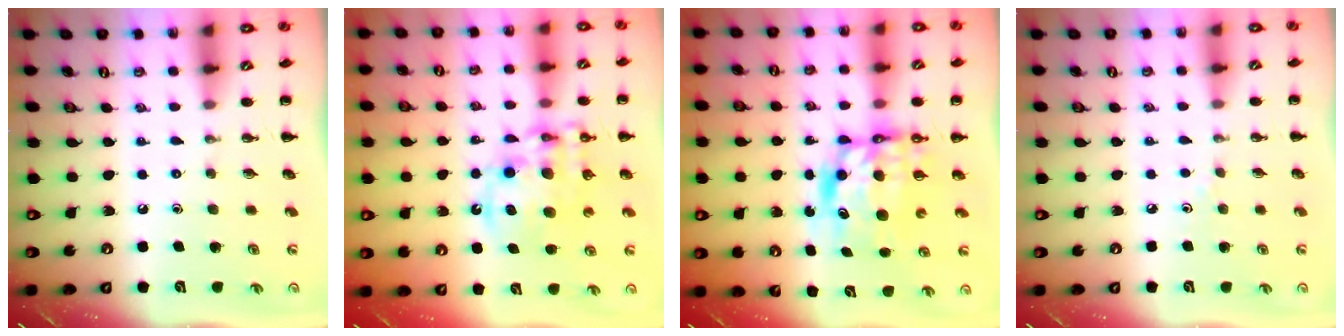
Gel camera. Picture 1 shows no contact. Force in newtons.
{"total": 14.7, "press": 14.3, "slide": 3.4}
{"total": 9.1, "press": 8.7, "slide": 2.5}
{"total": 2.2, "press": 2.1, "slide": 0.9}